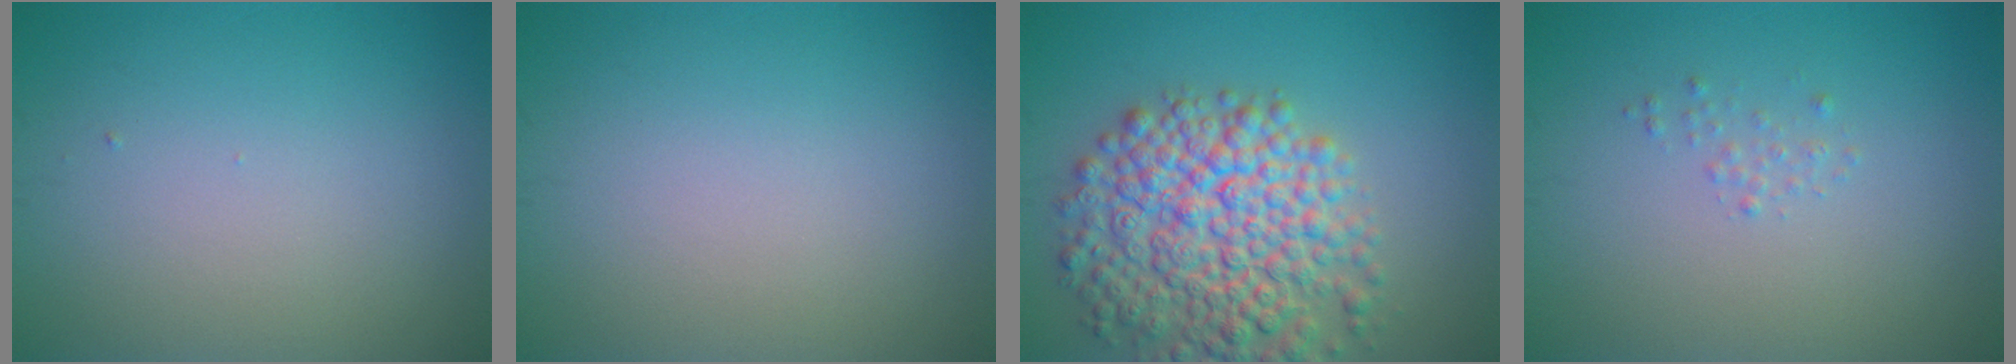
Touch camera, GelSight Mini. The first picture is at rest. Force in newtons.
{"total": 0.0}
{"total": 9.0, "press": 9.0, "slide": 0.4}
{"total": 0.7, "press": 0.7, "slide": 0.1}